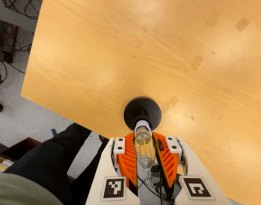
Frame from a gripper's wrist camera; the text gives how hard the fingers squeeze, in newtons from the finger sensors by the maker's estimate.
{"total": 18.2, "left": 18.1, "right": 18.4}